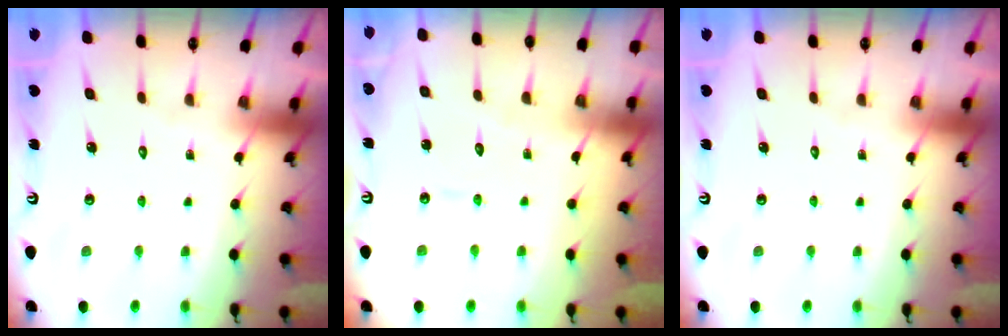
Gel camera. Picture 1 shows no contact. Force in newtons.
{"total": 4.3, "press": 4.3, "slide": 0.5}
{"total": 0.0}